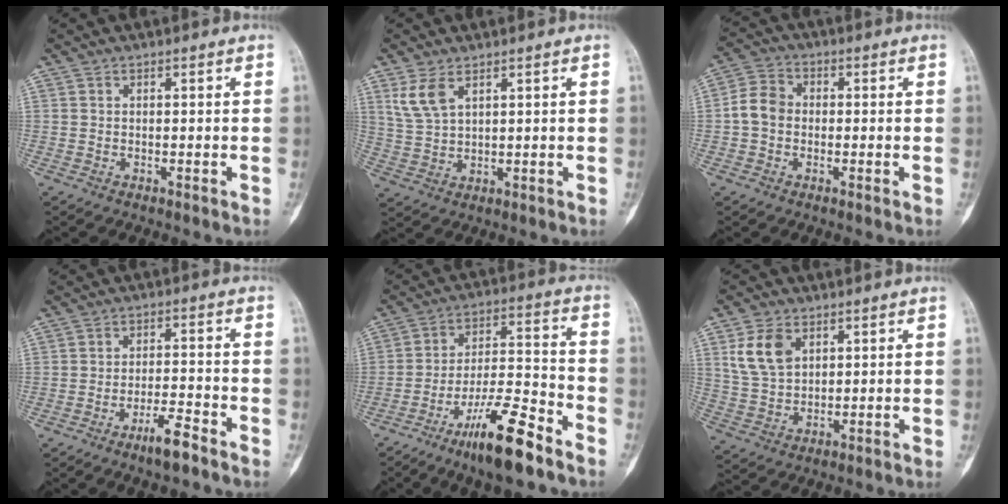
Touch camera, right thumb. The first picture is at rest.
{"total": 5.5, "force": [3.0, 2.7, 3.8], "torque": [-0.081, -0.008, 0.072]}
{"total": 5.8, "force": [-0.5, 4.8, 3.3], "torque": [-0.052, 0.018, -0.021]}
{"total": 5.5, "force": [-3.9, 1.0, 3.7], "torque": [-0.067, 0.026, -0.070]}
{"total": 14.8, "force": [-9.9, 2.9, 10.6], "torque": [-0.191, 0.068, -0.172]}
{"total": 8.3, "force": [3.3, 5.6, 5.1], "torque": [-0.086, -0.009, 0.072]}